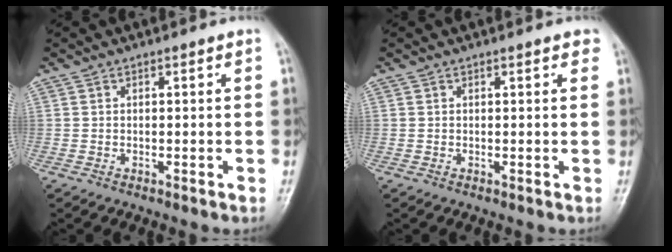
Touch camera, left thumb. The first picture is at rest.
{"total": 1.4, "force": [1.0, 0.7, 0.7], "torque": [0.001, 0.000, 0.007]}